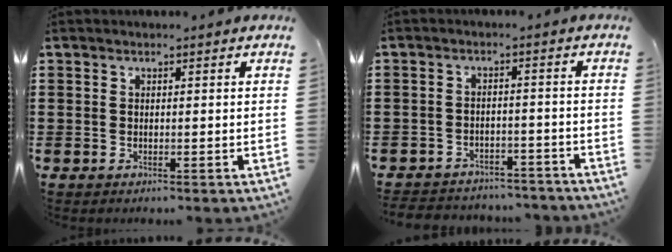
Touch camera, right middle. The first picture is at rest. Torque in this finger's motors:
{"motor_torque": [0.41, -0.28, 0.38, 0.18]}